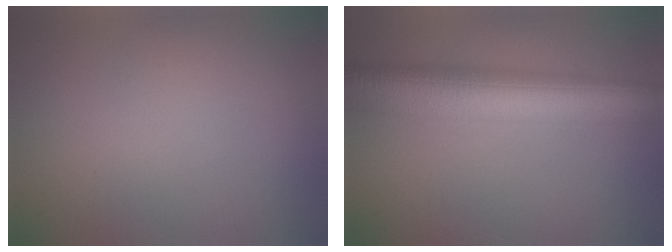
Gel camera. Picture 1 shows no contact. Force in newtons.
{"total": 9.8, "press": 9.8, "slide": 0.2}